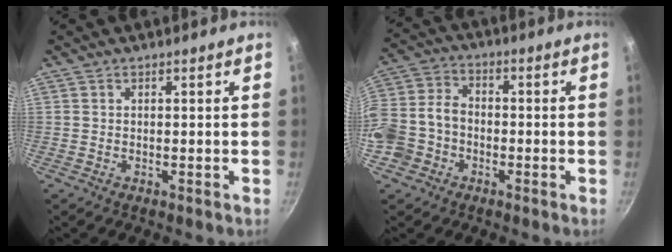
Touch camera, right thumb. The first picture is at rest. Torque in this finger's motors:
{"motor_torque": [0.44, 0.05, 0.65, 0.25, 0.16]}